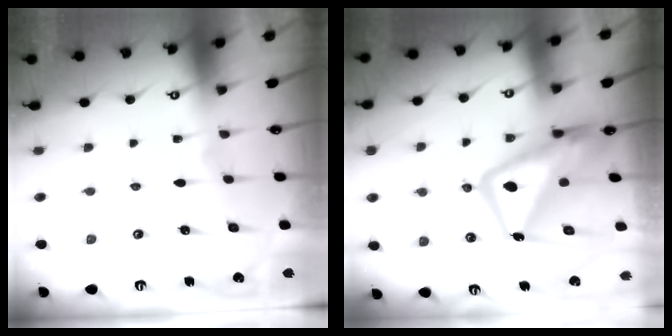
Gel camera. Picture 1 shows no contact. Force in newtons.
{"total": 15.4, "press": 15.3, "slide": 1.5}